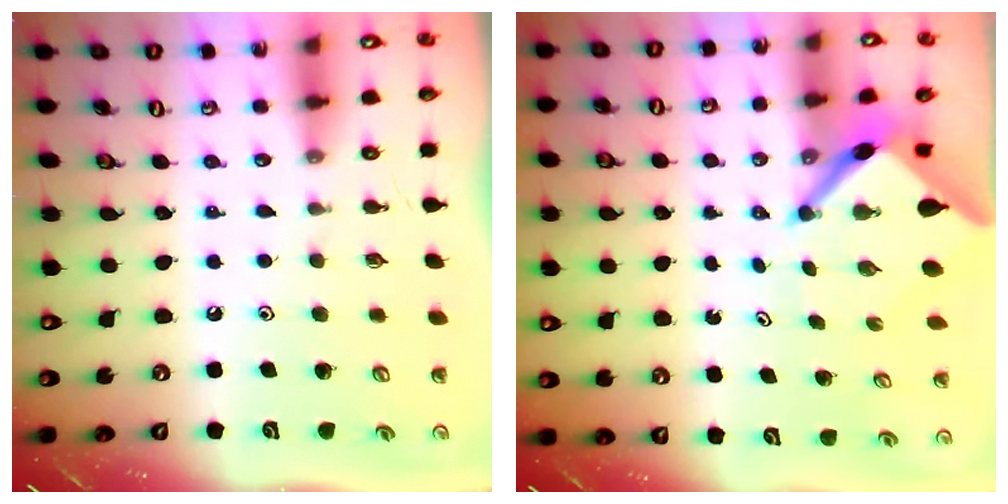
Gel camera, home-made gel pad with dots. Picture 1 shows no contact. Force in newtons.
{"total": 5.3, "press": 5.3, "slide": 0.6}